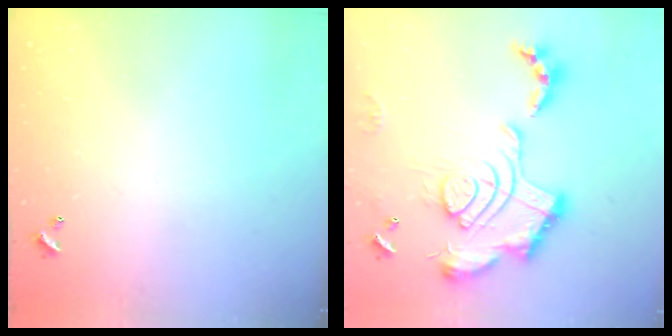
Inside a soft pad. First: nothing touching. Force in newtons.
{"total": 2.5, "press": 1.9, "slide": 1.7}